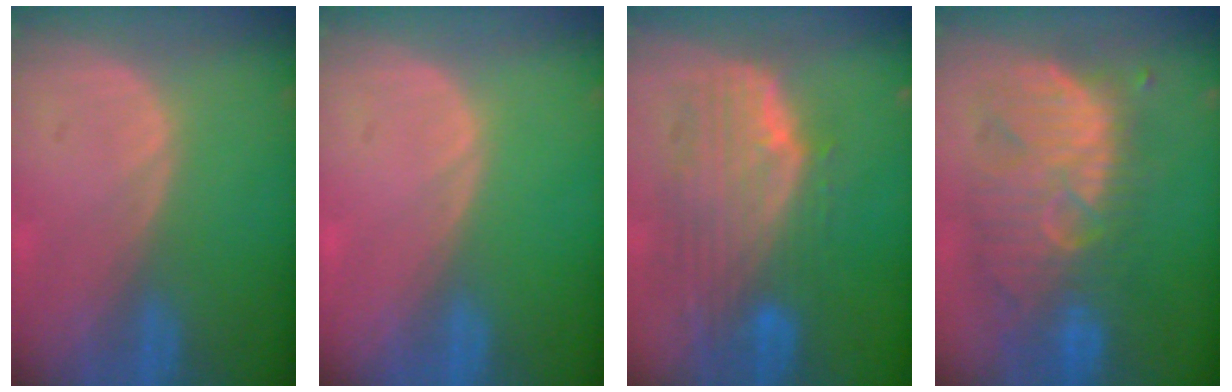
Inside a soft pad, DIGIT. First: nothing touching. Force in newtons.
{"total": 0.0}
{"total": 9.9, "press": 8.8, "slide": 4.5}
{"total": 11.2, "press": 10.7, "slide": 3.4}